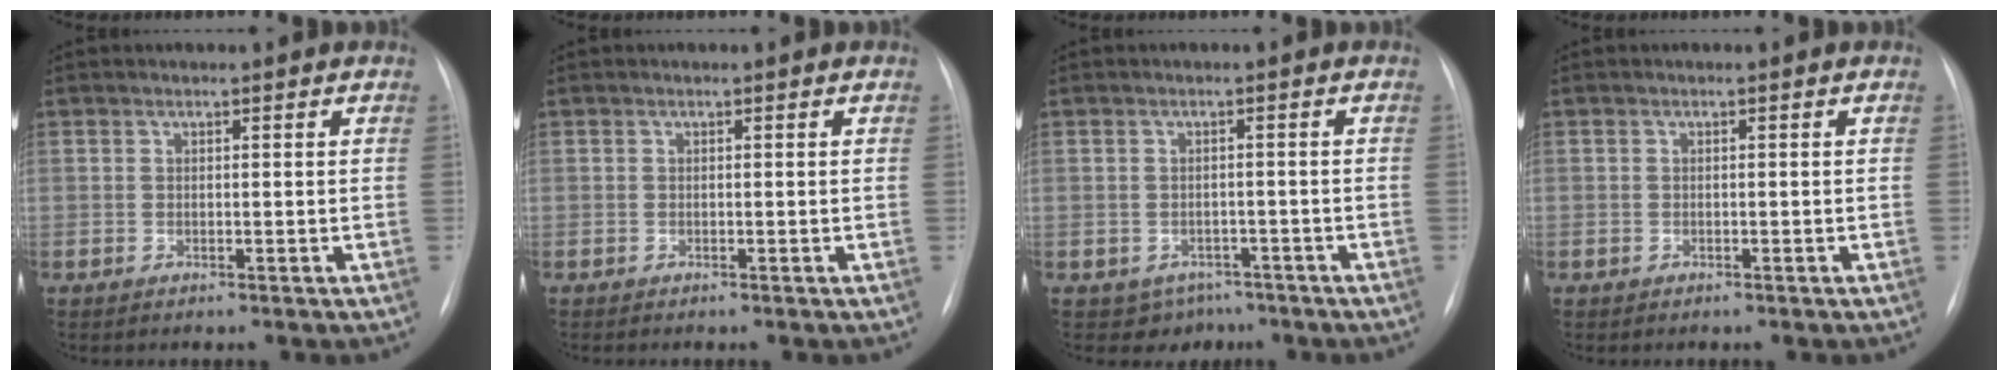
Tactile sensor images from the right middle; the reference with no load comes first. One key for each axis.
{"total": 0.0}
{"total": 4.0, "fx": -2.7, "fy": 2.9, "fz": 0.4, "tx": 0.001, "ty": 0.010, "tz": -0.030}
{"total": 0.0}